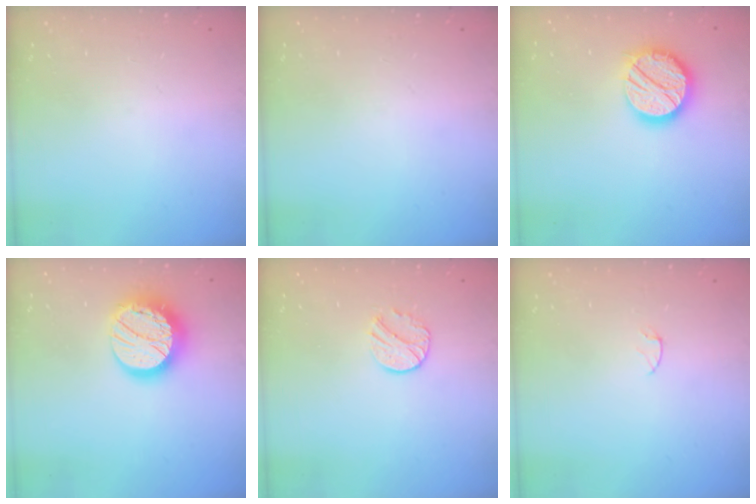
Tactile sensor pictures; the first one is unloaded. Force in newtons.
{"total": 0.0}
{"total": 15.7, "press": 15.7, "slide": 1.3}
{"total": 18.0, "press": 17.9, "slide": 1.2}
{"total": 7.0, "press": 7.0, "slide": 0.7}
{"total": 2.9, "press": 2.9, "slide": 0.3}